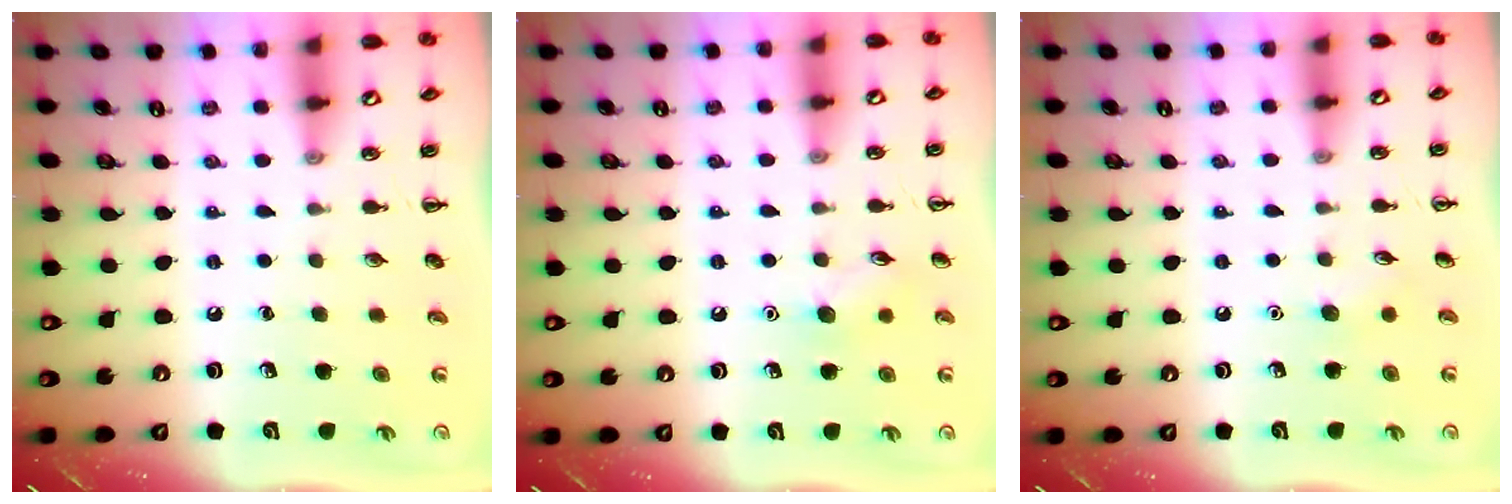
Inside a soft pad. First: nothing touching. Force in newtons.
{"total": 6.3, "press": 6.3, "slide": 0.7}
{"total": 4.9, "press": 4.7, "slide": 1.5}